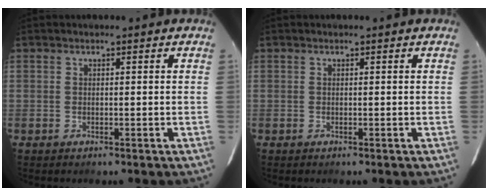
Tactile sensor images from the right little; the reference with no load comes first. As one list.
[{"total": 0.0}]